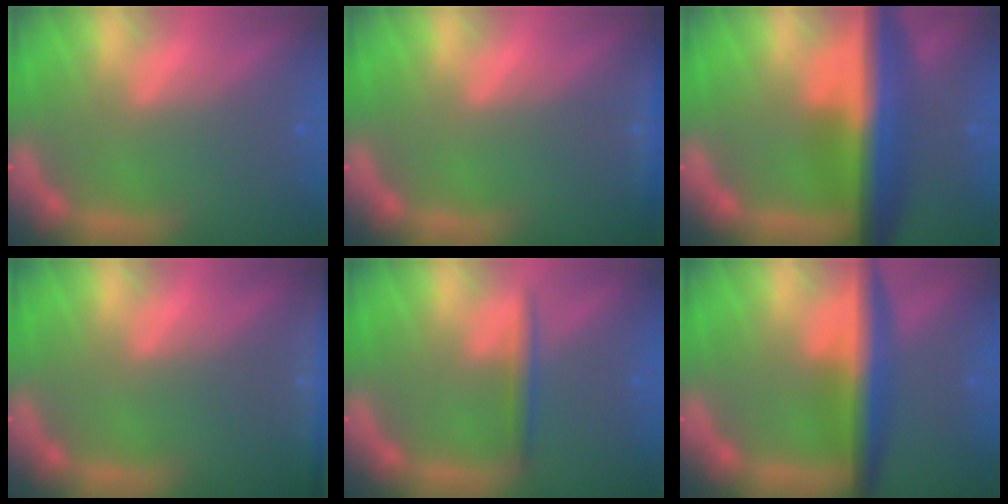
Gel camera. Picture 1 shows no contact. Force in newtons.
{"total": 1.4}
{"total": 10.1}
{"total": 5.5}
{"total": 1.9}
{"total": 6.0}